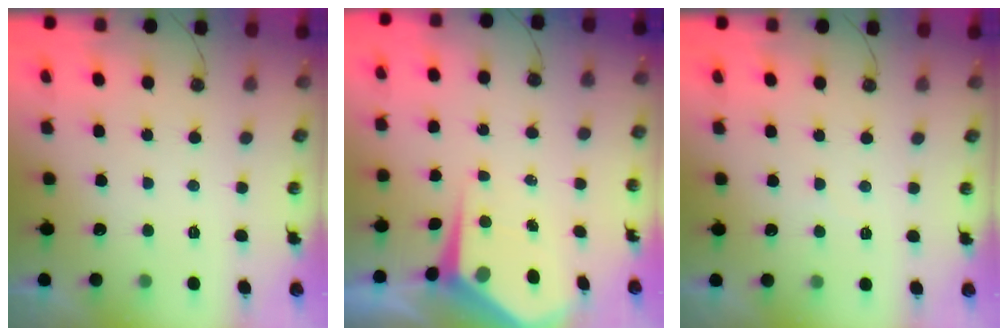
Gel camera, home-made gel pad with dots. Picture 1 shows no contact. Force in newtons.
{"total": 6.3, "press": 6.3, "slide": 0.4}
{"total": 2.4, "press": 2.4, "slide": 0.4}